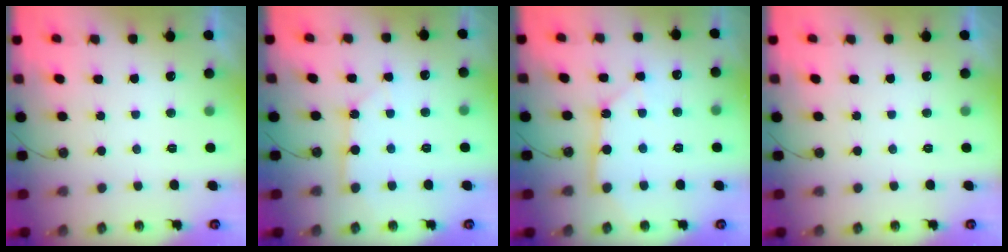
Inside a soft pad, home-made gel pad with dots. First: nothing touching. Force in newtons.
{"total": 3.5, "press": 3.4, "slide": 0.2}
{"total": 7.6, "press": 7.5, "slide": 0.7}
{"total": 0.0}